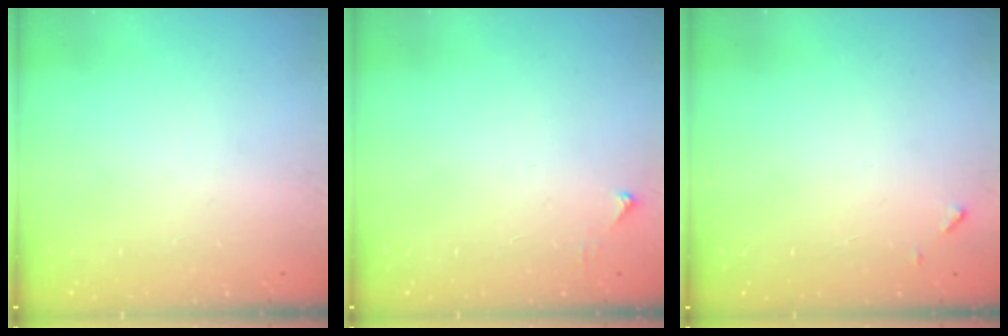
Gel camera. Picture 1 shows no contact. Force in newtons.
{"total": 3.5, "press": 3.4, "slide": 0.4}
{"total": 4.6, "press": 4.6, "slide": 0.3}